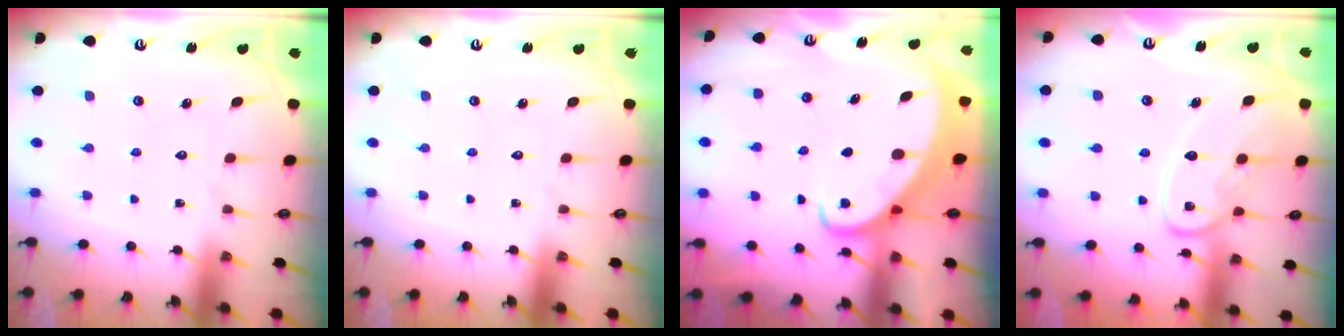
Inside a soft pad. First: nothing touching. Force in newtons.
{"total": 0.0}
{"total": 2.9, "press": 2.9, "slide": 0.3}
{"total": 11.9, "press": 11.9, "slide": 1.1}